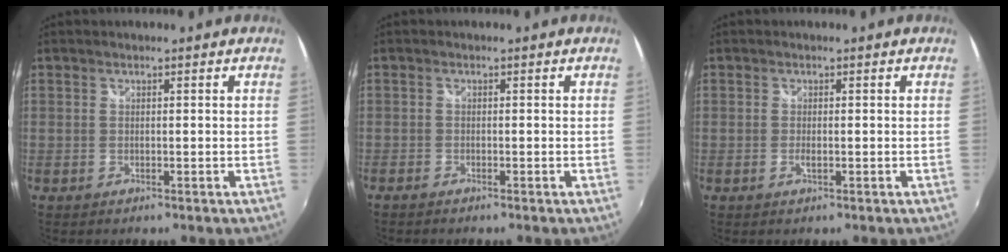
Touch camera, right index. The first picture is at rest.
{"total": 1.1, "force": [-1.0, 0.3, 0.4], "torque": [-0.010, -0.004, -0.022]}
{"total": 1.0, "force": [-0.3, 0.2, 0.9], "torque": [-0.018, -0.002, -0.007]}